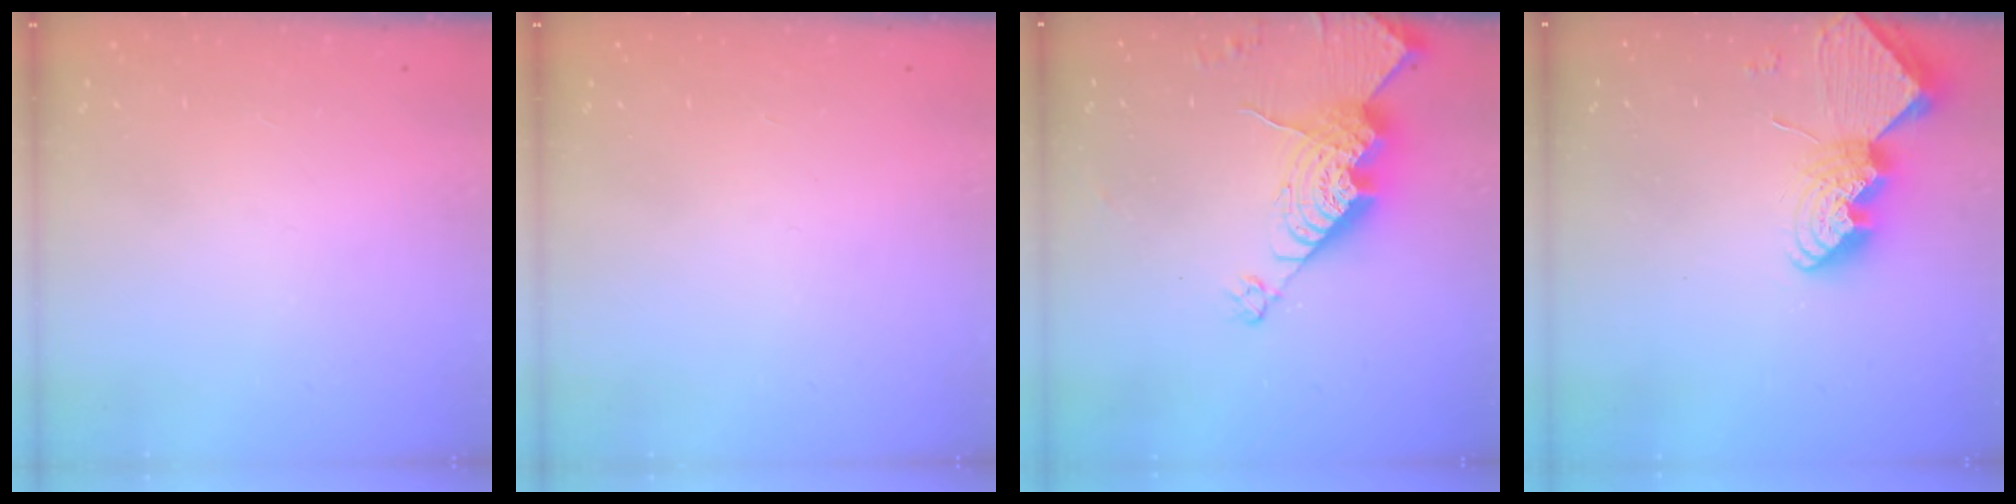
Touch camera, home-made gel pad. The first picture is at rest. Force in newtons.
{"total": 0.0}
{"total": 17.2, "press": 17.2, "slide": 1.7}
{"total": 12.9, "press": 12.9, "slide": 0.7}